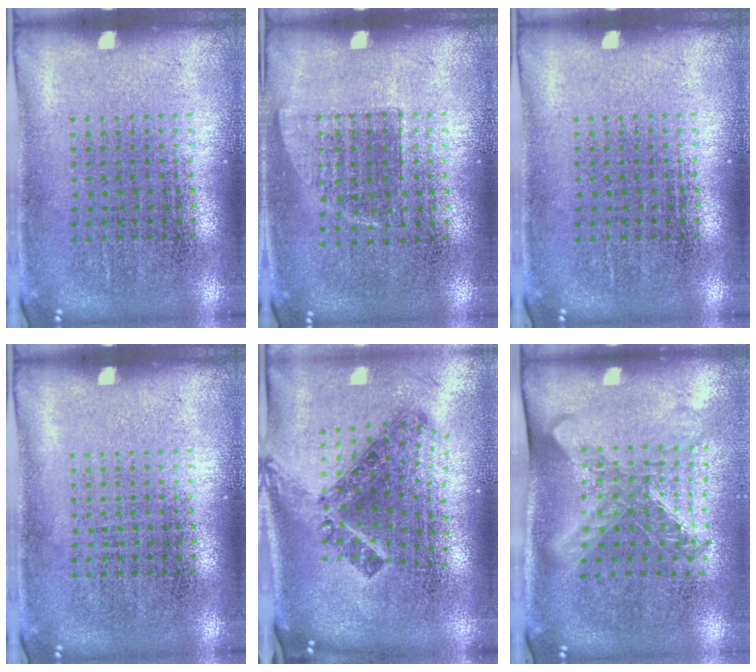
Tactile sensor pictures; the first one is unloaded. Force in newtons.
{"total": 0.6, "press": 0.6, "slide": 0.2}
{"total": 0.0}
{"total": 0.0}
{"total": 1.8, "press": 1.3, "slide": 1.3}
{"total": 1.6, "press": 1.3, "slide": 0.9}